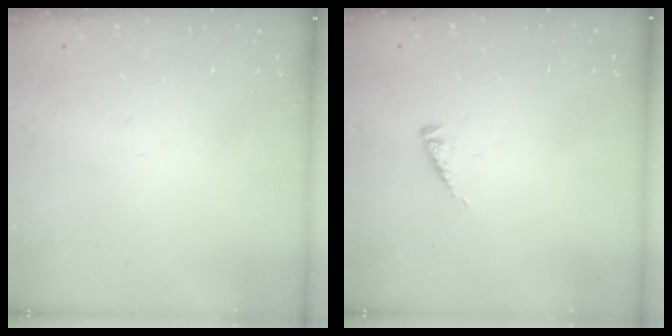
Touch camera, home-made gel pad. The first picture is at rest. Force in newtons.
{"total": 2.7, "press": 2.7, "slide": 0.3}